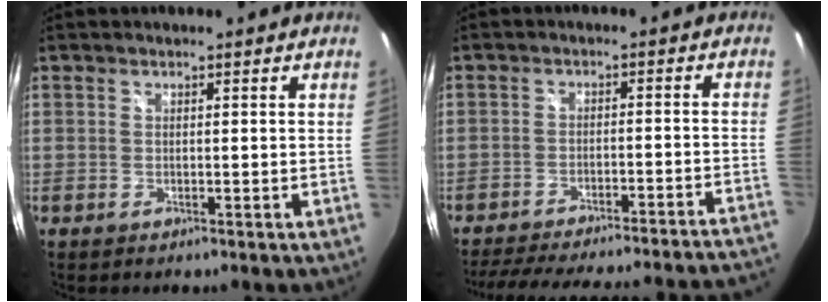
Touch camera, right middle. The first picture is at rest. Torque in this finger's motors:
{"motor_torque": [1.09, -1.04, 0.39, 0.09]}